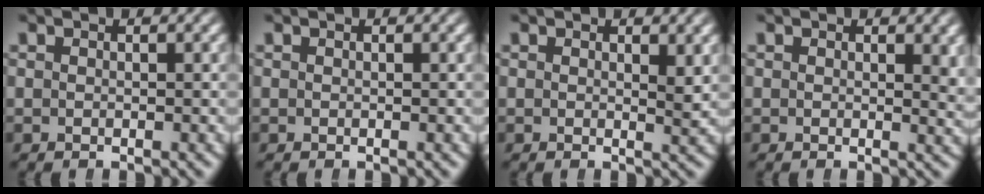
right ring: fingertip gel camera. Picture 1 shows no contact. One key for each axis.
{"total": 0.0}
{"total": 1.0, "fx": 0.8, "fy": 0.0, "fz": 0.6, "tx": -0.009, "ty": -0.010, "tz": 0.012}
{"total": 1.2, "fx": 0.7, "fy": 0.3, "fz": 1.0, "tx": -0.008, "ty": -0.010, "tz": 0.010}